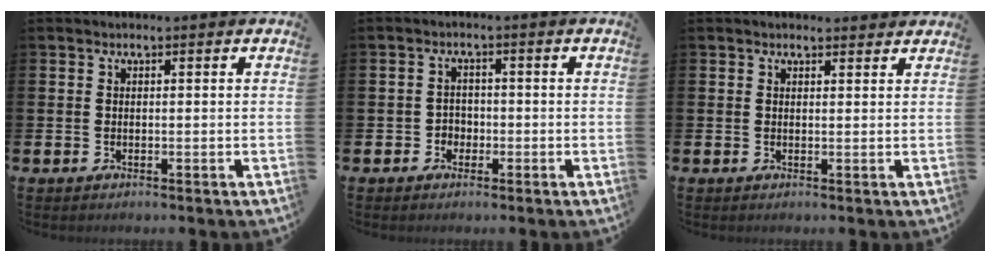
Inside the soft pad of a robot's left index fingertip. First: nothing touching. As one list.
[{"total": 2.2, "force": [-1.1, 1.9, 0.4], "torque": [-0.012, 0.005, -0.026]}, {"total": 1.2, "force": [1.2, 0.2, 0.1], "torque": [0.004, -0.001, 0.021]}]